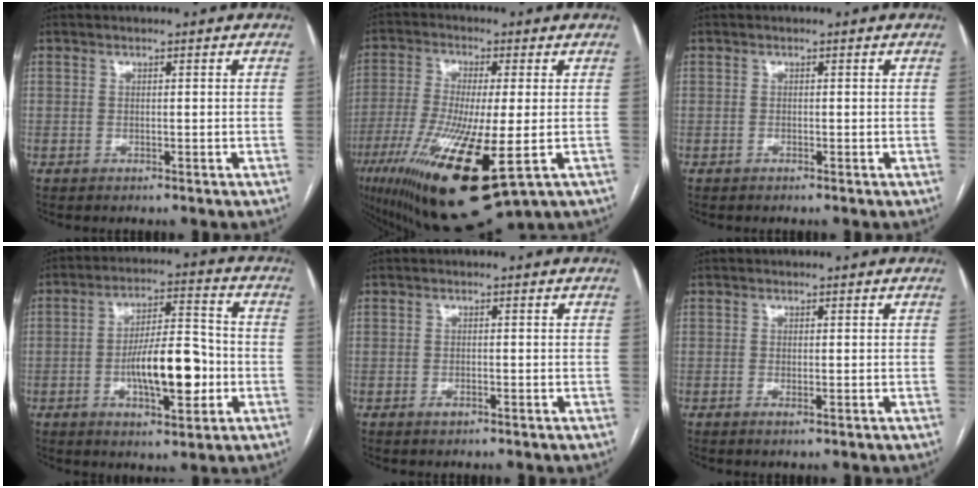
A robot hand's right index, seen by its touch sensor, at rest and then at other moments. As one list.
[{"total": 18.5, "force": [-6.2, 3.0, 17.1], "torque": [-0.334, -0.055, -0.098]}, {"total": 0.0}, {"total": 12.2, "force": [-2.8, 3.7, 11.3], "torque": [-0.193, 0.014, -0.042]}, {"total": 1.0, "force": [-0.7, 0.4, 0.7], "torque": [-0.012, 0.000, -0.008]}, {"total": 0.9, "force": [-0.4, 0.1, 0.8], "torque": [-0.012, -0.002, -0.005]}]